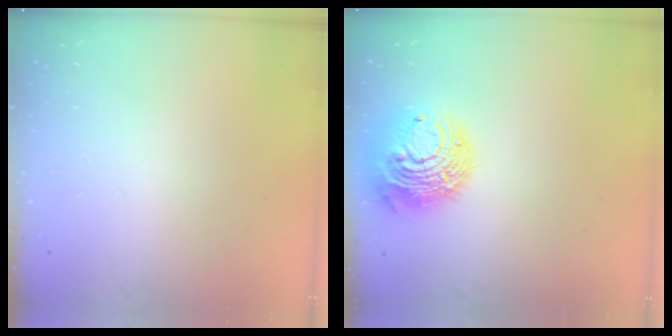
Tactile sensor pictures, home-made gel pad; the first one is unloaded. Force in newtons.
{"total": 11.7, "press": 11.6, "slide": 1.2}